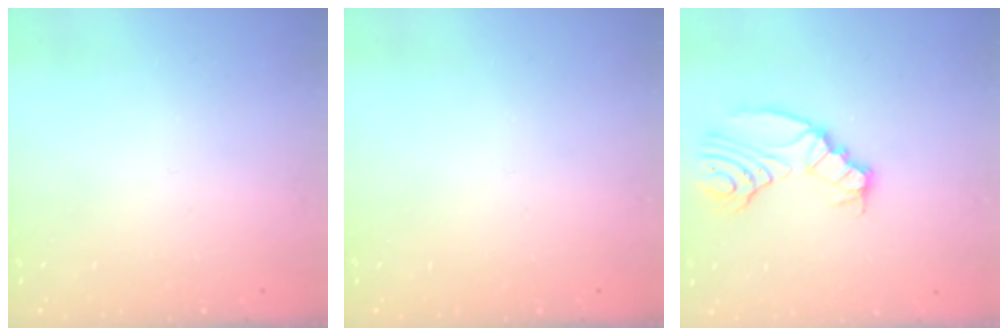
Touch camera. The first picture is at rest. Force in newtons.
{"total": 0.0}
{"total": 9.7, "press": 9.7, "slide": 0.8}